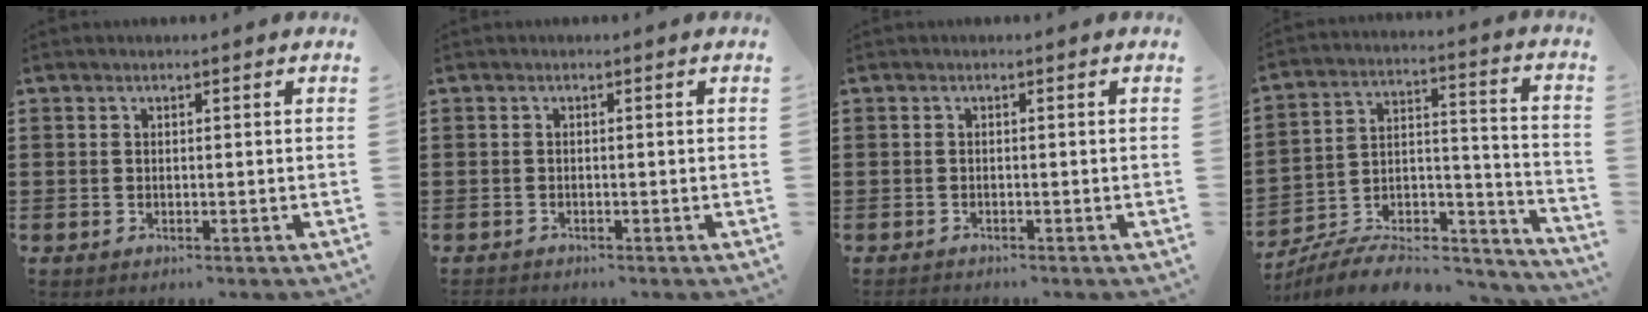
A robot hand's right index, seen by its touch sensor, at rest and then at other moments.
{"total": 0.6, "force": [-0.6, 0.1, 0.0], "torque": [-0.002, -0.001, -0.013]}
{"total": 0.7, "force": [-0.7, 0.0, 0.0], "torque": [-0.002, -0.001, -0.014]}
{"total": 7.7, "force": [-6.5, 2.6, 3.2], "torque": [-0.044, 0.014, -0.122]}